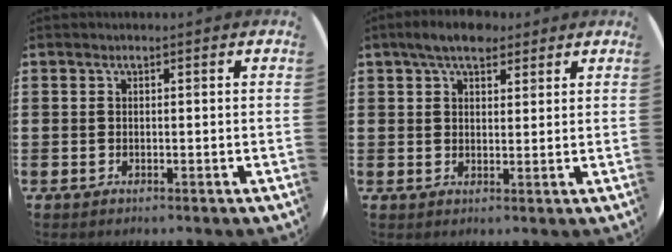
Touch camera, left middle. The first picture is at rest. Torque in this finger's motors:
{"motor_torque": [1.14, -1.00, 0.11, 0.05]}